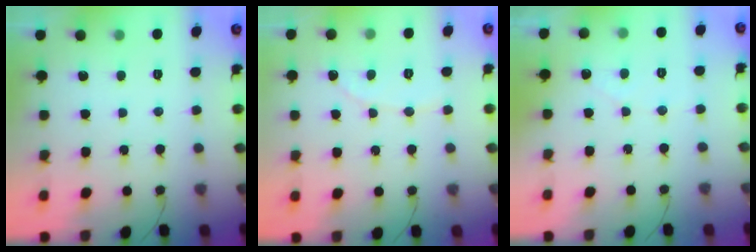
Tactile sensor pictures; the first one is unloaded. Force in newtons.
{"total": 1.9, "press": 1.8, "slide": 0.2}
{"total": 2.1, "press": 2.1, "slide": 0.1}